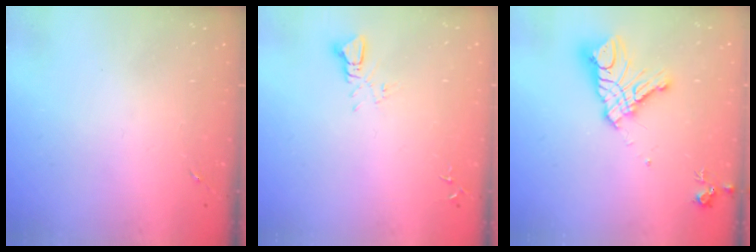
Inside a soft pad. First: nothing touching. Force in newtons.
{"total": 3.3, "press": 3.3, "slide": 0.2}
{"total": 15.8, "press": 15.7, "slide": 1.7}